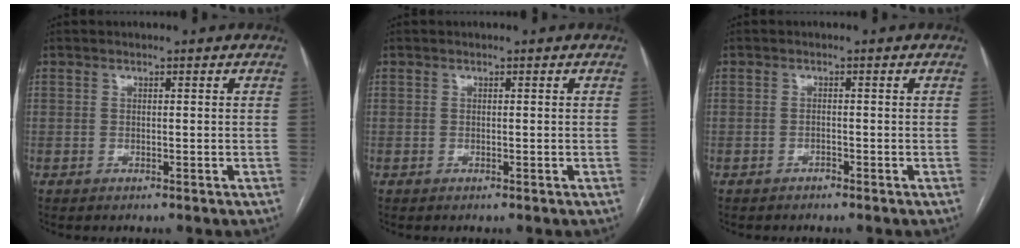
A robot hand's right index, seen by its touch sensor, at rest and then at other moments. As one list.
[{"total": 0.0}, {"total": 0.8, "force": [-0.8, 0.2, 0.2], "torque": [-0.002, 0.000, -0.015]}]